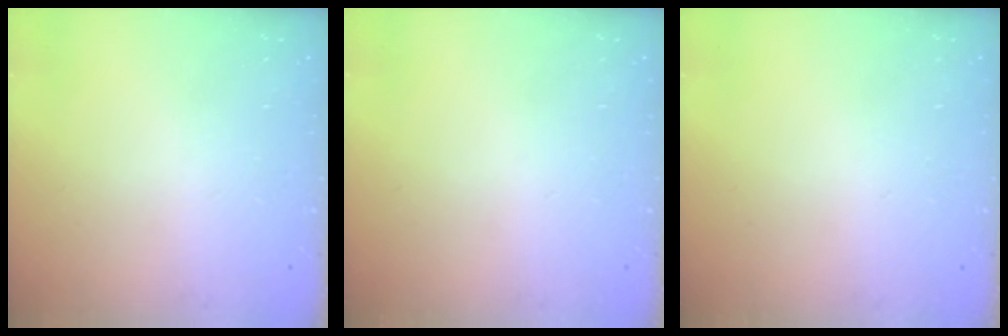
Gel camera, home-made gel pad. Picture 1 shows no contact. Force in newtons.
{"total": 0.0}
{"total": 0.0}